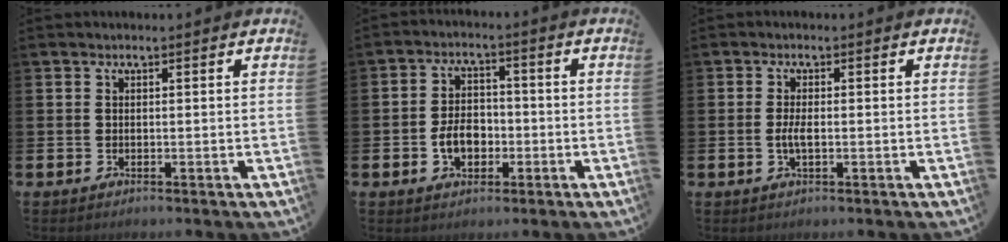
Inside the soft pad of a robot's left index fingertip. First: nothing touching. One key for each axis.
{"total": 4.7, "fx": -1.4, "fy": 3.4, "fz": 2.9, "tx": -0.040, "ty": 0.000, "tz": -0.032}
{"total": 2.1, "fx": -0.3, "fy": 0.7, "fz": 2.0, "tx": -0.036, "ty": -0.002, "tz": -0.006}